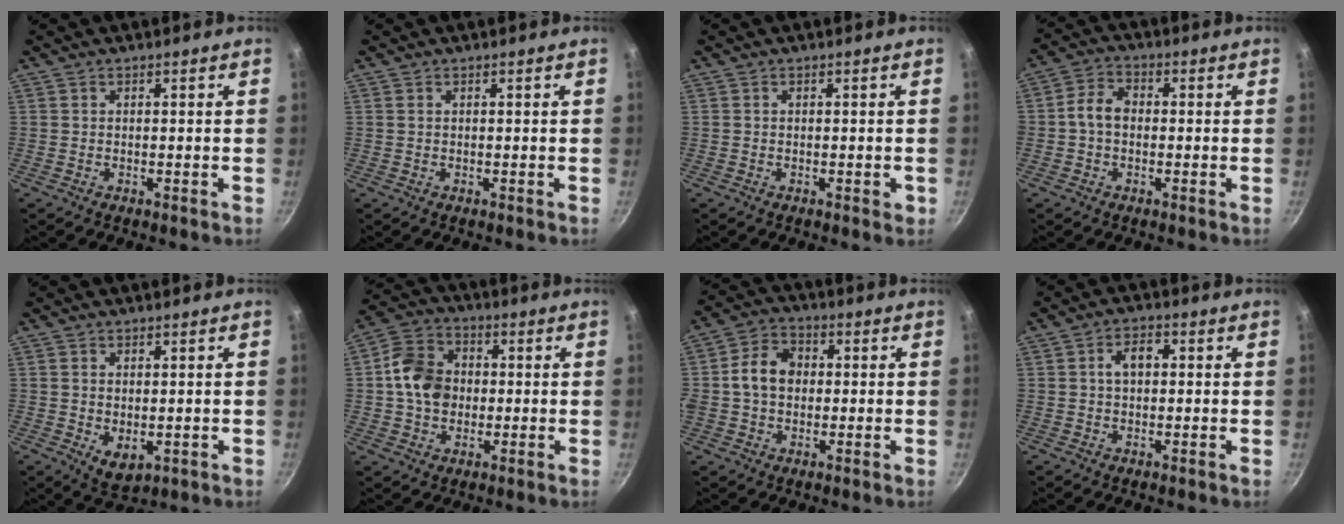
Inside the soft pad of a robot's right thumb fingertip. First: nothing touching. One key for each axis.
{"total": 0.0}
{"total": 1.3, "fx": -0.3, "fy": 0.7, "fz": 1.1, "tx": -0.010, "ty": 0.002, "tz": -0.005}
{"total": 5.2, "fx": -0.4, "fy": 3.9, "fz": 3.5, "tx": -0.054, "ty": 0.021, "tz": -0.020}
{"total": 4.7, "fx": -0.2, "fy": 3.0, "fz": 3.7, "tx": -0.058, "ty": -0.016, "tz": 0.004}
{"total": 10.7, "fx": 0.2, "fy": 8.7, "fz": 6.3, "tx": -0.091, "ty": 0.016, "tz": -0.011}
{"total": 6.2, "fx": 0.1, "fy": 5.0, "fz": 3.7, "tx": -0.043, "ty": 0.015, "tz": -0.009}
{"total": 4.3, "fx": 0.6, "fy": 2.8, "fz": 3.2, "tx": -0.038, "ty": 0.013, "tz": 0.004}